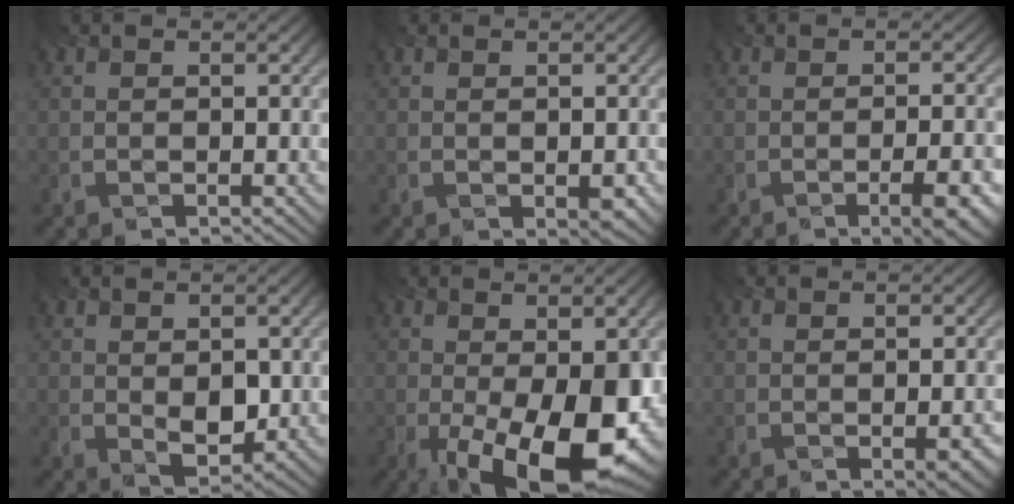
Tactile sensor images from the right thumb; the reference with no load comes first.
{"total": 1.9, "force": [-0.5, 0.8, 1.6], "torque": [-0.024, -0.004, -0.005]}
{"total": 5.0, "force": [-2.6, 0.9, 4.1], "torque": [-0.047, -0.001, -0.043]}
{"total": 3.7, "force": [0.0, 2.2, 2.9], "torque": [-0.056, -0.010, -0.001]}
{"total": 13.9, "force": [-4.9, 5.1, 11.9], "torque": [-0.165, -0.009, -0.076]}
{"total": 3.3, "force": [-1.1, 1.1, 2.9], "torque": [-0.030, -0.001, -0.015]}